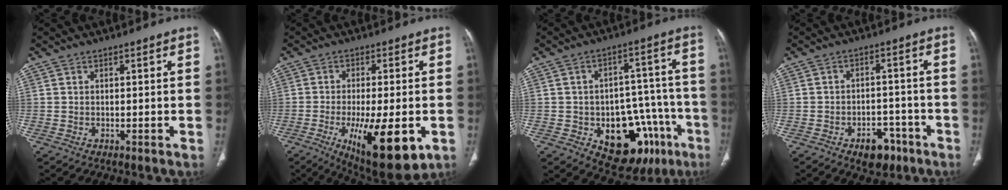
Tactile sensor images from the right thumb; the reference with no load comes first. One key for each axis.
{"total": 16.6, "fx": -5.4, "fy": 5.6, "fz": 14.7, "tx": -0.221, "ty": -0.013, "tz": -0.067}
{"total": 19.3, "fx": -8.2, "fy": 11.5, "fz": 13.1, "tx": -0.123, "ty": 0.056, "tz": -0.098}
{"total": 6.9, "fx": -4.0, "fy": 4.4, "fz": 3.5, "tx": -0.022, "ty": 0.032, "tz": -0.053}